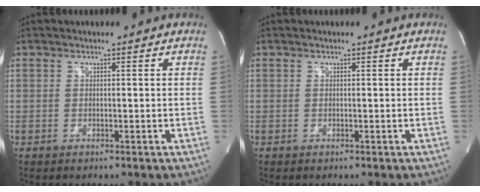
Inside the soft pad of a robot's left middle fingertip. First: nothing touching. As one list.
[{"total": 0.0}]